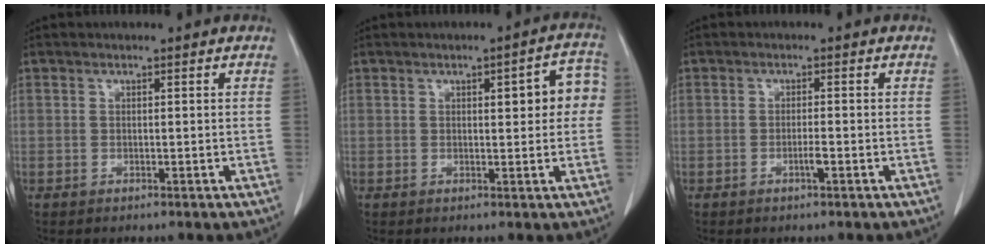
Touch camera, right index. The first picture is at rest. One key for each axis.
{"total": 5.8, "fx": 1.1, "fy": 1.9, "fz": 5.3, "tx": -0.056, "ty": 0.018, "tz": 0.010}
{"total": 1.5, "fx": -0.7, "fy": 0.0, "fz": 1.4, "tx": -0.028, "ty": -0.001, "tz": -0.013}